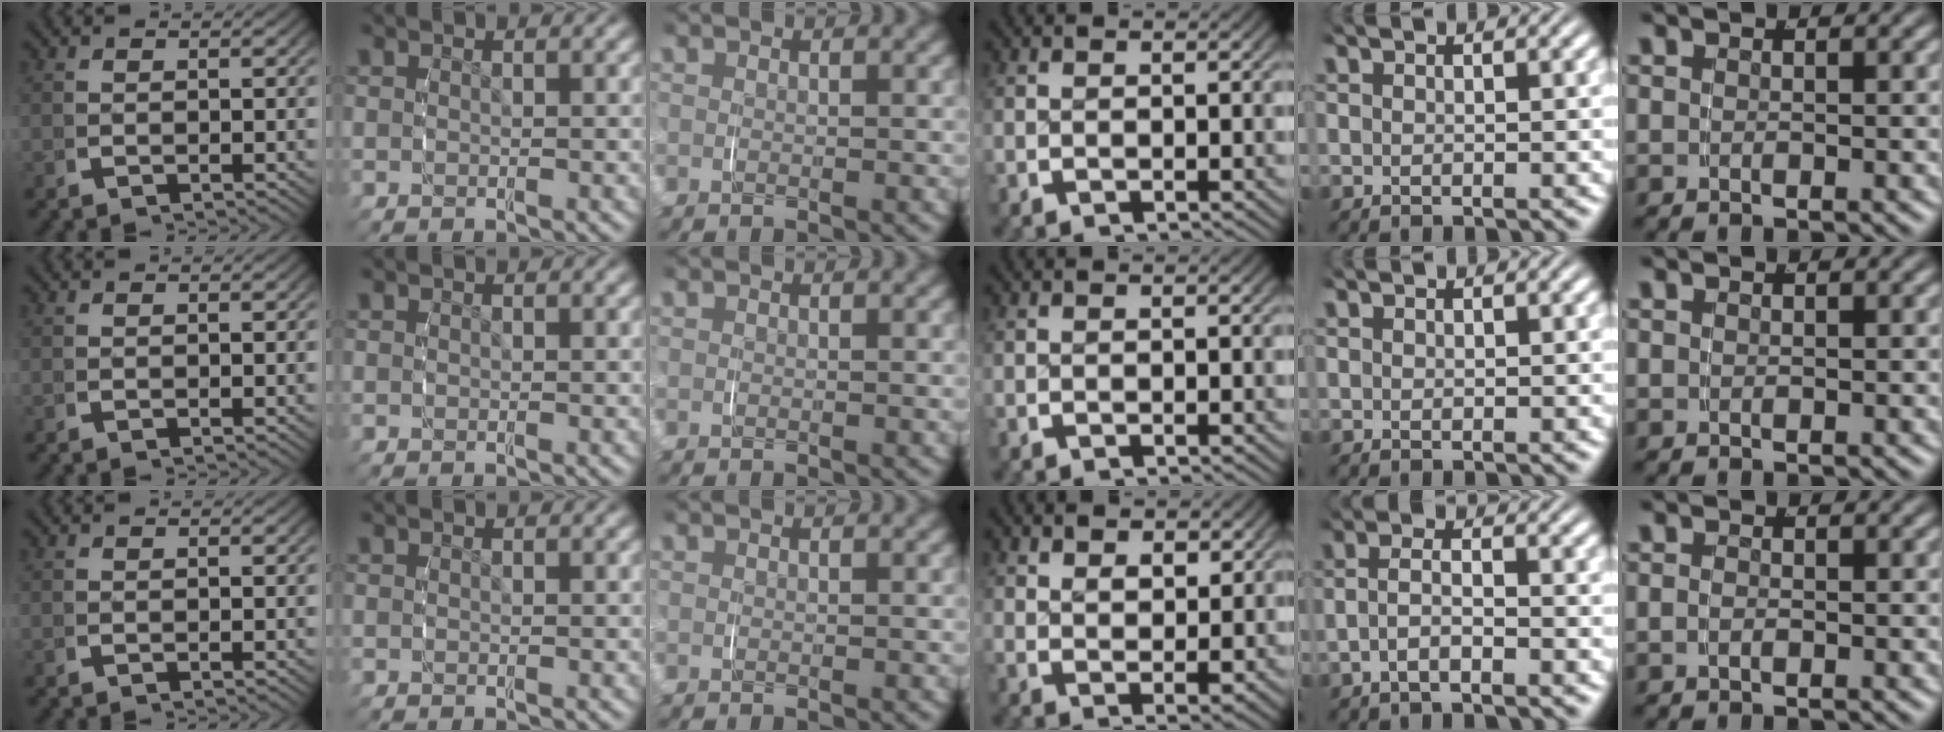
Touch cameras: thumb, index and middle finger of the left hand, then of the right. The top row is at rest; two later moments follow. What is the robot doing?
{"motion": "grasp_and_lifting", "object": "scarf"}